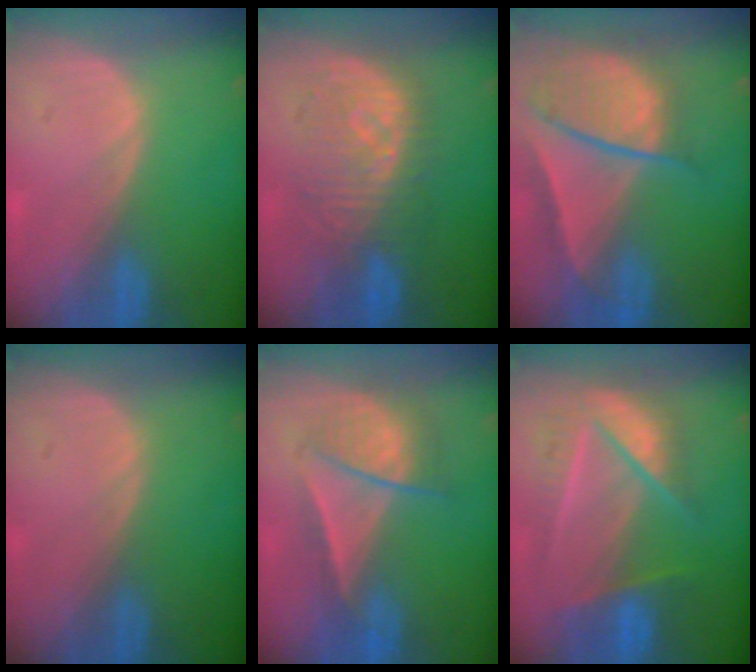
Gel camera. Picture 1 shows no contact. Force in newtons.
{"total": 8.4, "press": 8.4, "slide": 1.0}
{"total": 9.6, "press": 8.1, "slide": 5.1}
{"total": 0.0}
{"total": 6.6, "press": 6.5, "slide": 1.2}
{"total": 9.0, "press": 8.1, "slide": 3.8}